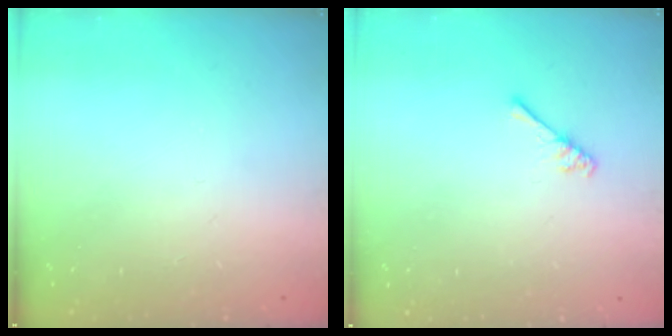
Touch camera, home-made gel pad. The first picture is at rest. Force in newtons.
{"total": 2.9, "press": 2.9, "slide": 0.4}